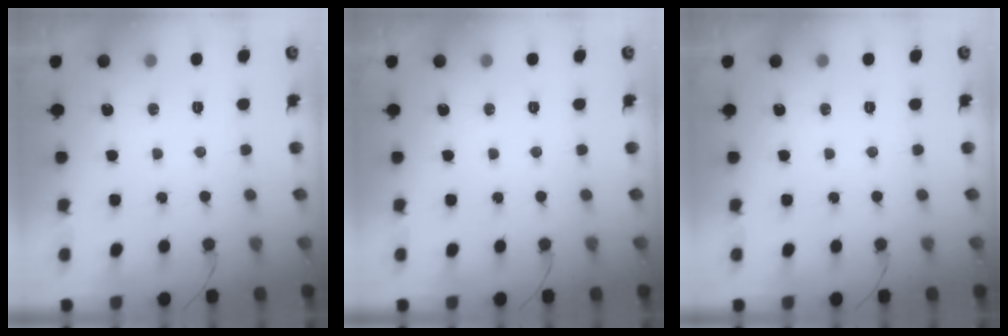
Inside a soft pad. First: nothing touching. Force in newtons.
{"total": 0.0}
{"total": 0.0}